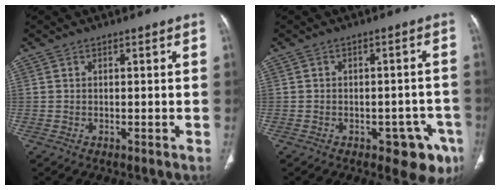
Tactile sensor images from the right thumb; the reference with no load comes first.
{"total": 7.6, "force": [-4.1, 4.1, 5.0], "torque": [-0.027, 0.021, -0.048]}